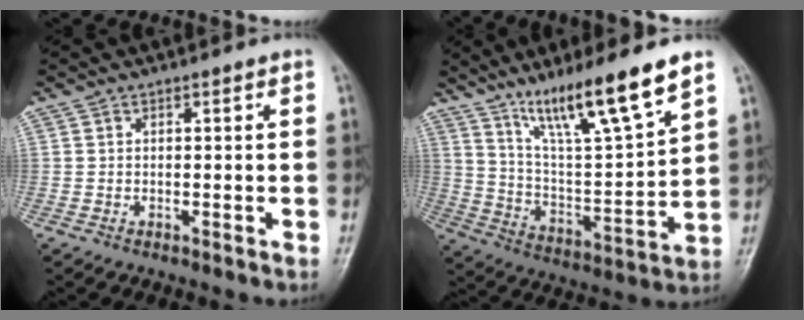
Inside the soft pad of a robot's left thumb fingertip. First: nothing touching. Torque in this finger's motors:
{"motor_torque": [0.90, 0.85, 1.50, -1.27, 0.13]}